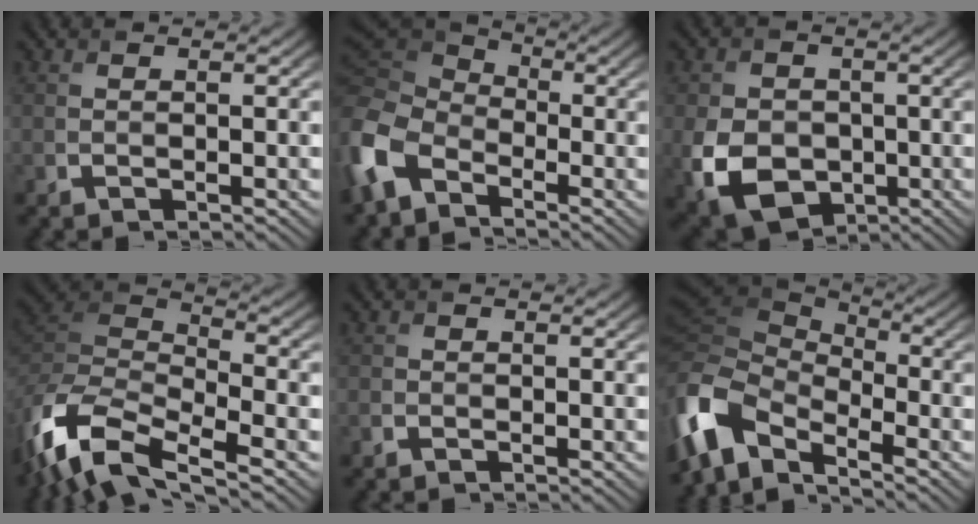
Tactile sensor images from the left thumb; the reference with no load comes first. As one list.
[{"total": 9.9, "force": [-4.0, 6.7, 6.1], "torque": [-0.181, -0.008, -0.098]}, {"total": 9.5, "force": [-2.6, 7.2, 5.6], "torque": [-0.136, -0.019, -0.058]}, {"total": 12.4, "force": [-7.8, 4.6, 8.5], "torque": [-0.196, -0.009, -0.160]}, {"total": 1.4, "force": [-0.7, 1.1, 0.2], "torque": [-0.003, -0.003, -0.021]}, {"total": 11.7, "force": [-6.2, 6.6, 7.4], "torque": [-0.191, -0.014, -0.129]}]